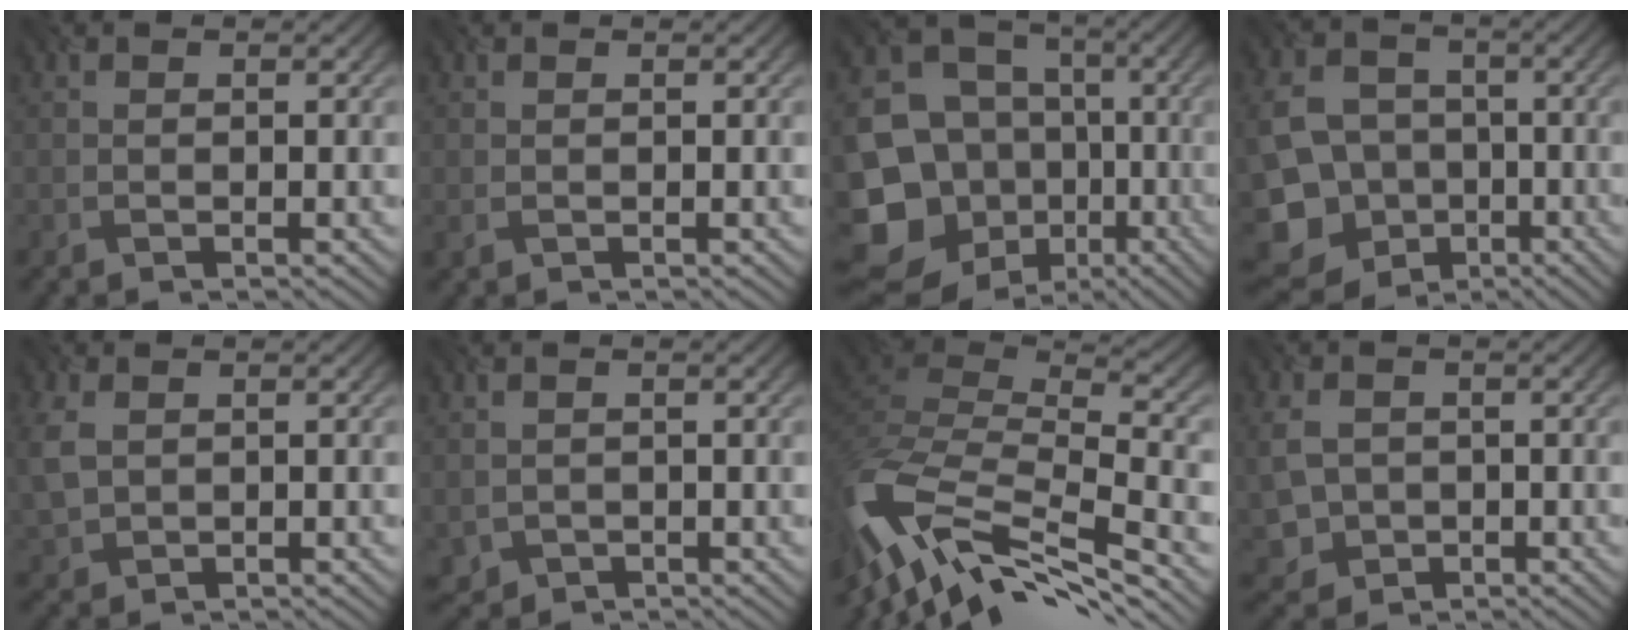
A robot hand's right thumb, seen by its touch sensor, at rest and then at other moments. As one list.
[{"total": 0.6, "force": [-0.2, 0.4, 0.5], "torque": [-0.014, -0.004, -0.005]}, {"total": 18.0, "force": [-5.6, 15.8, 6.7], "torque": [-0.201, -0.028, -0.098]}, {"total": 11.9, "force": [-3.3, 10.2, 5.2], "torque": [-0.150, -0.049, -0.071]}, {"total": 4.8, "force": [0.5, 3.5, 3.3], "torque": [-0.096, -0.004, 0.010]}, {"total": 1.8, "force": [-0.9, 1.5, 0.4], "torque": [-0.015, -0.011, -0.017]}, {"total": 13.1, "force": [-8.0, 4.9, 9.2], "torque": [-0.237, 0.000, -0.148]}, {"total": 4.6, "force": [-0.5, 3.9, 2.4], "torque": [-0.071, -0.012, -0.008]}]